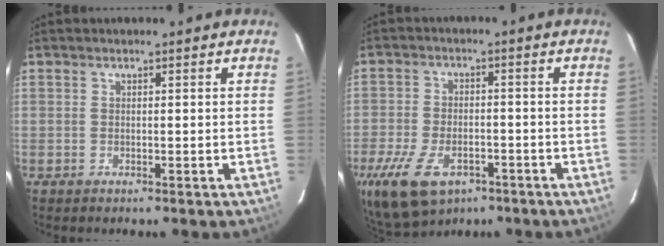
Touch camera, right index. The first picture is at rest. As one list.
[{"total": 14.8, "force": [-8.5, 8.1, 9.0], "torque": [-0.216, -0.031, -0.144]}]